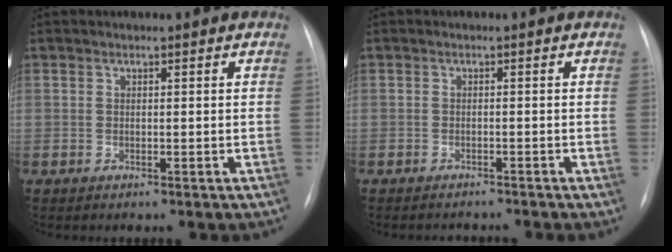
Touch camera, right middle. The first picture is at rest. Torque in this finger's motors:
{"motor_torque": [0.17, -0.16, 0.09, 0.05]}